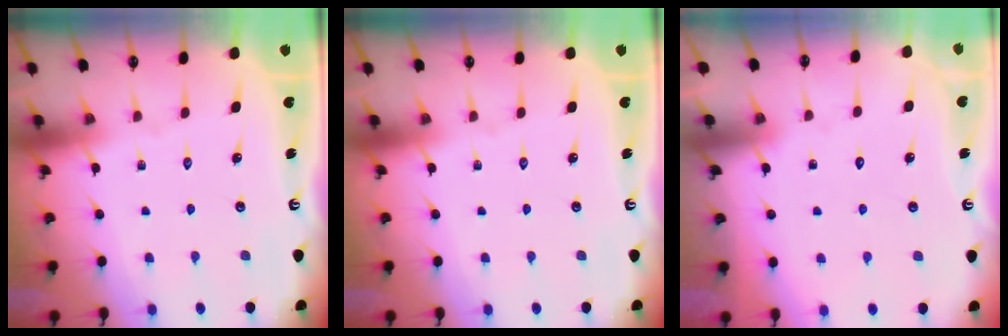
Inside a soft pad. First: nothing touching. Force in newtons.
{"total": 0.0}
{"total": 2.8, "press": 2.8, "slide": 0.2}